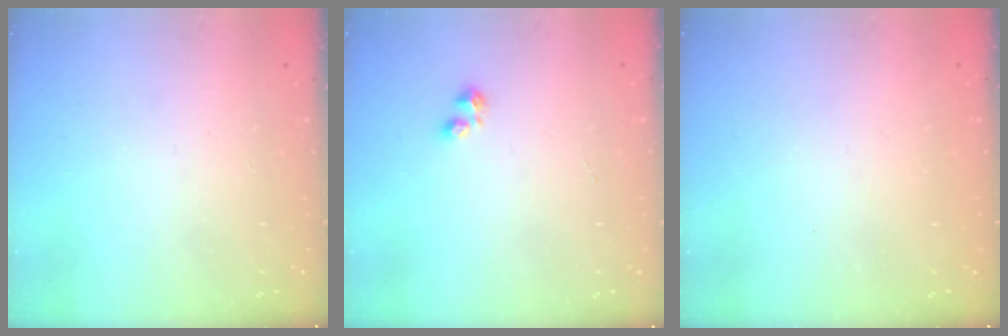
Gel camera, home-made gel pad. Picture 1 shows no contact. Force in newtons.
{"total": 2.9, "press": 2.8, "slide": 0.5}
{"total": 0.8, "press": 0.7, "slide": 0.3}